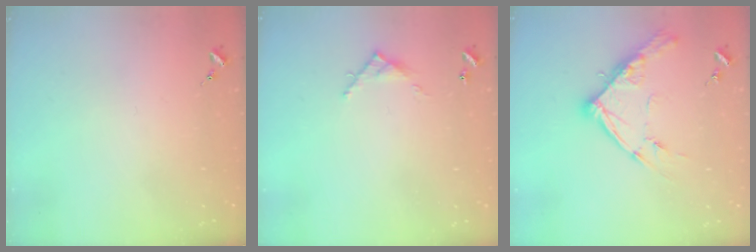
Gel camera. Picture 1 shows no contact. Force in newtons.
{"total": 5.5, "press": 5.5, "slide": 0.3}
{"total": 13.3, "press": 13.2, "slide": 1.2}